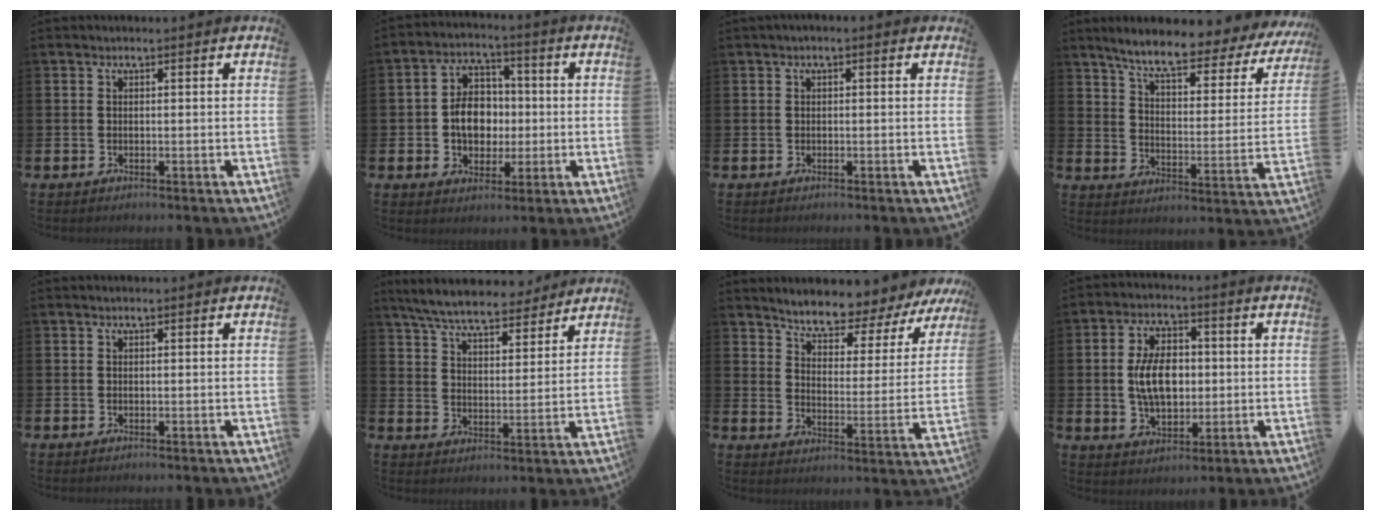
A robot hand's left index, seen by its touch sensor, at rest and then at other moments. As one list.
[{"total": 7.0, "force": [-0.3, 5.5, 4.4], "torque": [-0.082, 0.017, -0.010]}, {"total": 0.6, "force": [-0.2, 0.3, 0.4], "torque": [-0.004, 0.002, -0.007]}, {"total": 7.6, "force": [6.5, 1.3, 3.8], "torque": [-0.096, -0.043, 0.104]}, {"total": 0.0}, {"total": 7.6, "force": [7.1, 1.5, 2.1], "torque": [-0.065, -0.039, 0.126]}, {"total": 6.6, "force": [6.4, 0.7, 1.4], "torque": [-0.052, -0.060, 0.104]}, {"total": 7.9, "force": [0.4, 4.9, 6.2], "torque": [-0.124, 0.009, 0.000]}]